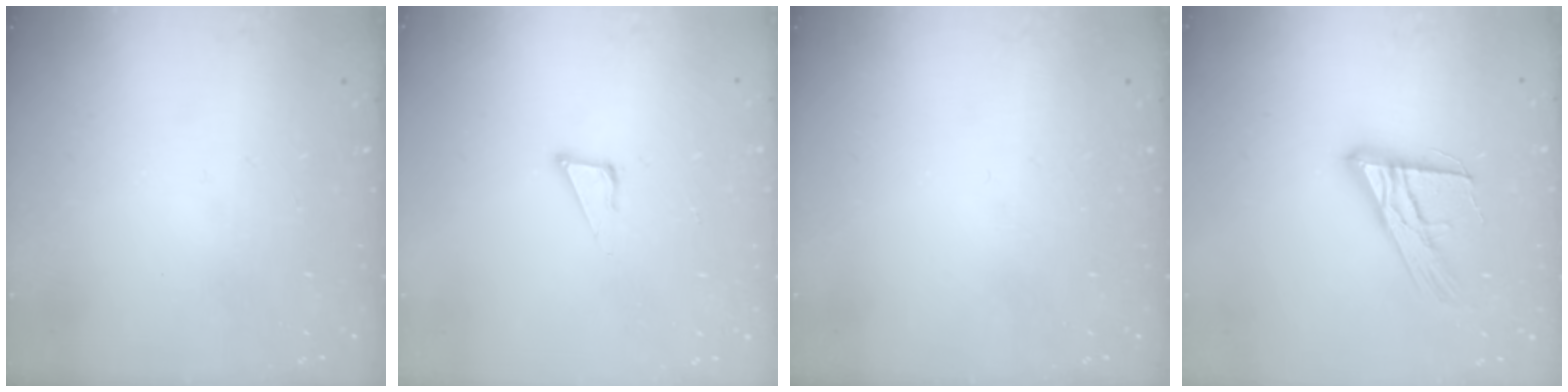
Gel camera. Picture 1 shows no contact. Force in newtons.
{"total": 4.8, "press": 4.8, "slide": 0.4}
{"total": 0.0}
{"total": 14.0, "press": 14.0, "slide": 1.0}